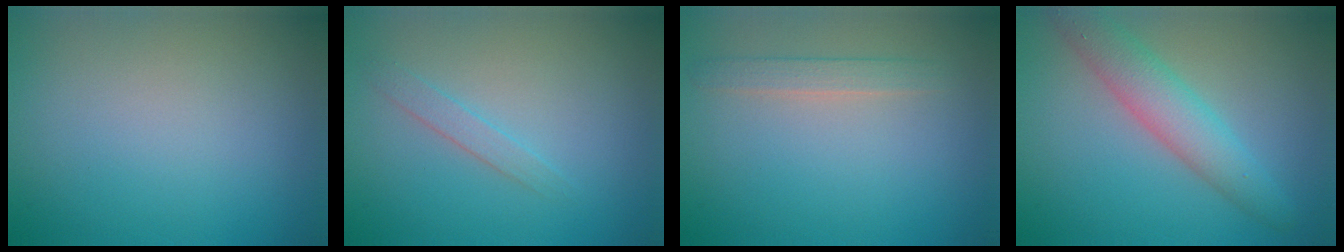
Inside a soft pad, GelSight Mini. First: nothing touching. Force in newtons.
{"total": 1.2, "press": 1.2, "slide": 0.0}
{"total": 1.5, "press": 1.5, "slide": 0.1}
{"total": 4.2, "press": 4.2, "slide": 0.2}